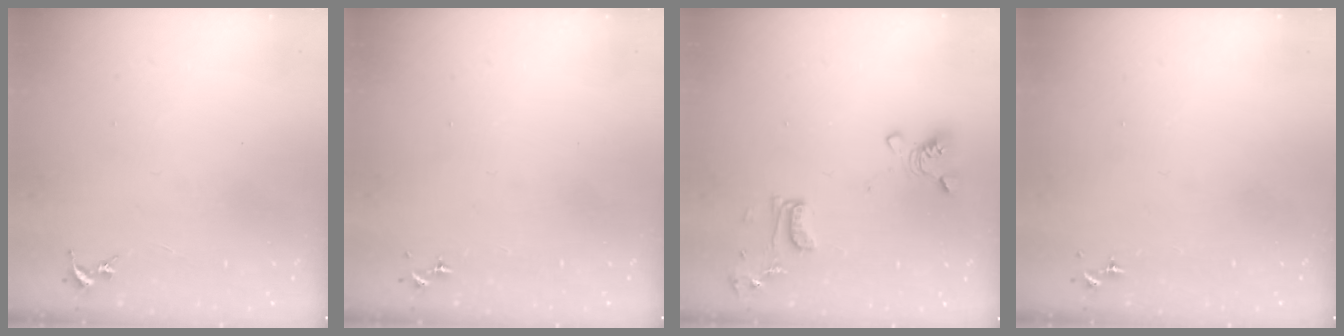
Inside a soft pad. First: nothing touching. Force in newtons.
{"total": 0.0}
{"total": 13.5, "press": 13.4, "slide": 1.8}
{"total": 0.0}